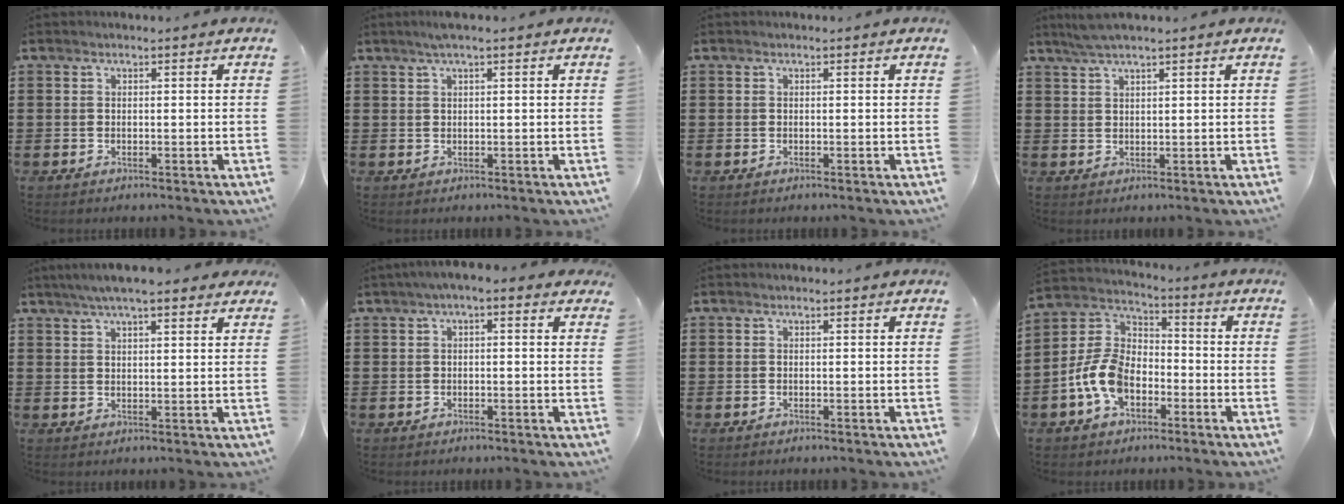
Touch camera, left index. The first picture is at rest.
{"total": 1.5, "force": [0.9, 0.0, 1.2], "torque": [-0.025, 0.000, 0.016]}
{"total": 0.0}
{"total": 2.5, "force": [2.0, 0.0, 1.6], "torque": [-0.034, 0.002, 0.037]}
{"total": 5.4, "force": [4.2, 0.8, 3.2], "torque": [-0.071, 0.001, 0.076]}
{"total": 1.8, "force": [-0.2, 0.8, 1.6], "torque": [-0.030, 0.005, -0.007]}
{"total": 0.0}
{"total": 9.5, "force": [-3.9, 6.0, 6.3], "torque": [-0.177, 0.002, -0.085]}